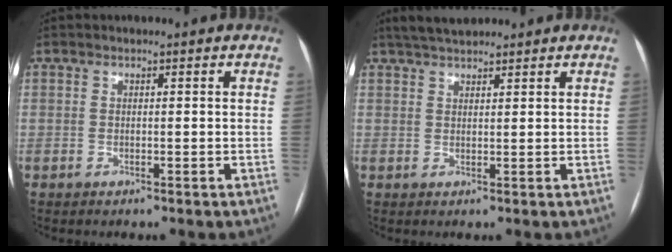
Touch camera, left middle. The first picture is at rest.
{"total": 4.8, "force": [4.2, 1.1, 2.0], "torque": [-0.035, 0.028, 0.073]}